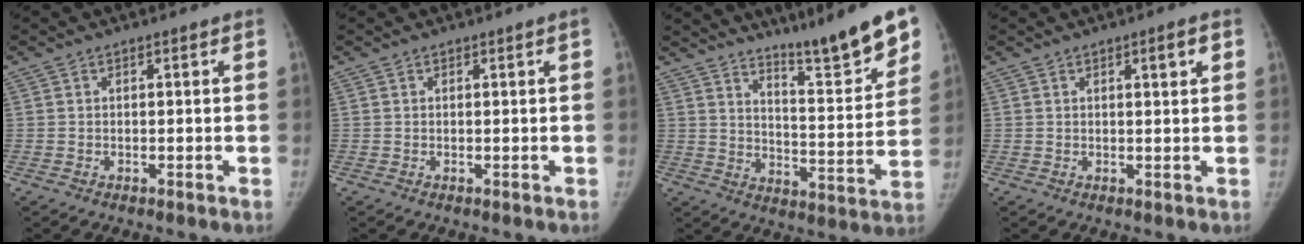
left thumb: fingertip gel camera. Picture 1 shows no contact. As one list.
[{"total": 0.5, "force": [0.1, -0.2, 0.5], "torque": [-0.012, -0.001, 0.002]}, {"total": 16.5, "force": [12.3, 2.3, 10.7], "torque": [-0.121, -0.083, 0.194]}, {"total": 2.7, "force": [1.1, 0.4, 2.4], "torque": [-0.031, -0.003, 0.016]}]